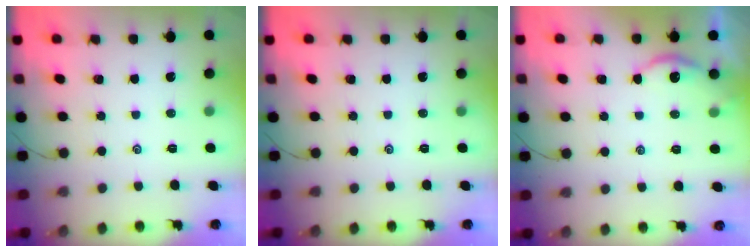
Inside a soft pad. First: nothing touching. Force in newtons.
{"total": 0.0}
{"total": 3.3, "press": 3.2, "slide": 0.4}